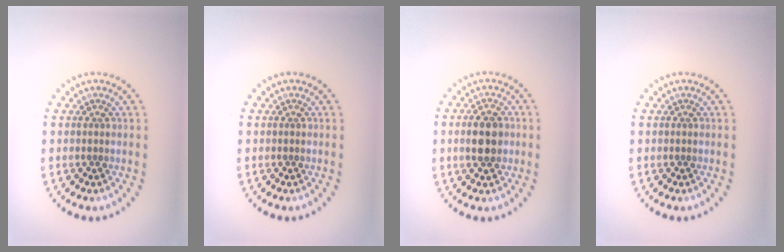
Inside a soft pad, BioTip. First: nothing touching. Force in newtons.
{"total": 0.0}
{"total": 3.6, "press": 3.6, "slide": 0.1}
{"total": 0.0}